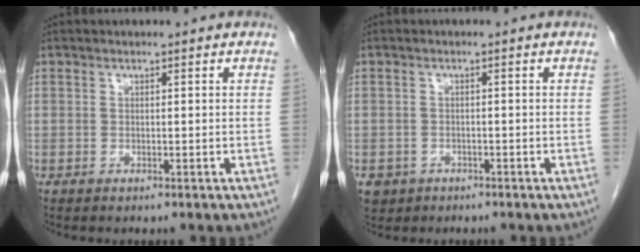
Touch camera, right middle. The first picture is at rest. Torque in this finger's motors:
{"motor_torque": [0.63, -0.51, 0.06, 0.01]}